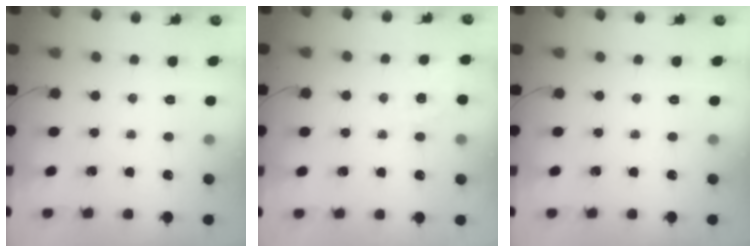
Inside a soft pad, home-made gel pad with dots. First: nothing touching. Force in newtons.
{"total": 1.5, "press": 0.3, "slide": 1.5}
{"total": 0.0}